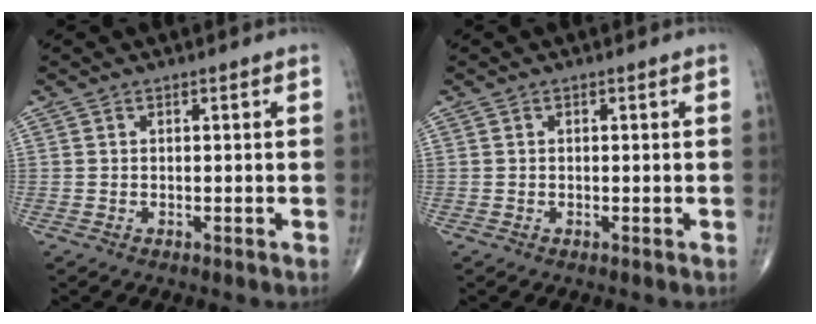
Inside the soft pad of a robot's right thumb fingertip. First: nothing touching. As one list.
[{"total": 0.0}]